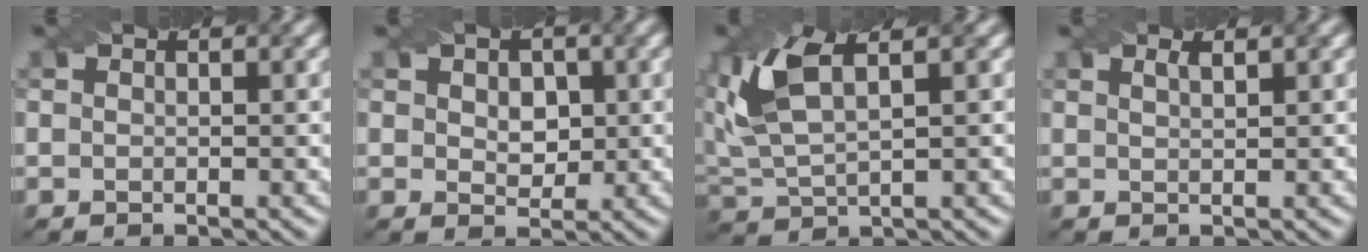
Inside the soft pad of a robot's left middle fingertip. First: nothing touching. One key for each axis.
{"total": 2.9, "fx": 0.5, "fy": 2.1, "fz": 2.0, "tx": -0.030, "ty": 0.001, "tz": 0.006}
{"total": 6.3, "fx": 2.6, "fy": 2.7, "fz": 5.1, "tx": -0.128, "ty": 0.010, "tz": 0.055}
{"total": 1.0, "fx": 0.7, "fy": 0.3, "fz": 0.7, "tx": -0.010, "ty": 0.000, "tz": 0.010}